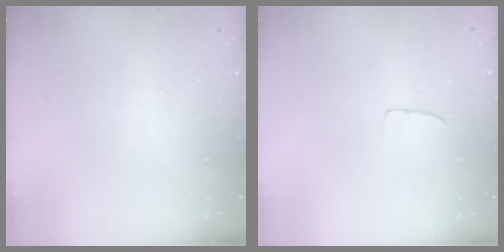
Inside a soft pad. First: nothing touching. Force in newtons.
{"total": 4.2, "press": 4.2, "slide": 0.3}